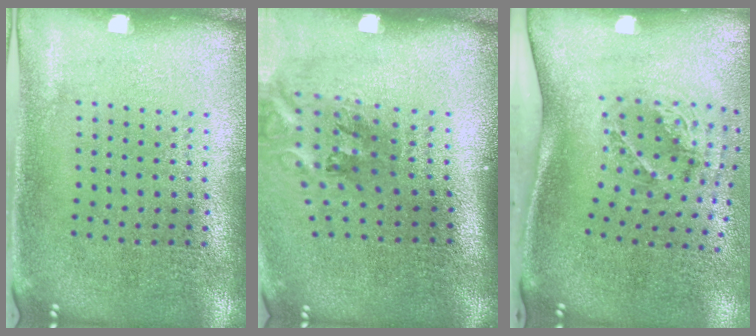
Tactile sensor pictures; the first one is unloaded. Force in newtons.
{"total": 2.0, "press": 1.2, "slide": 1.6}
{"total": 1.9, "press": 1.2, "slide": 1.4}